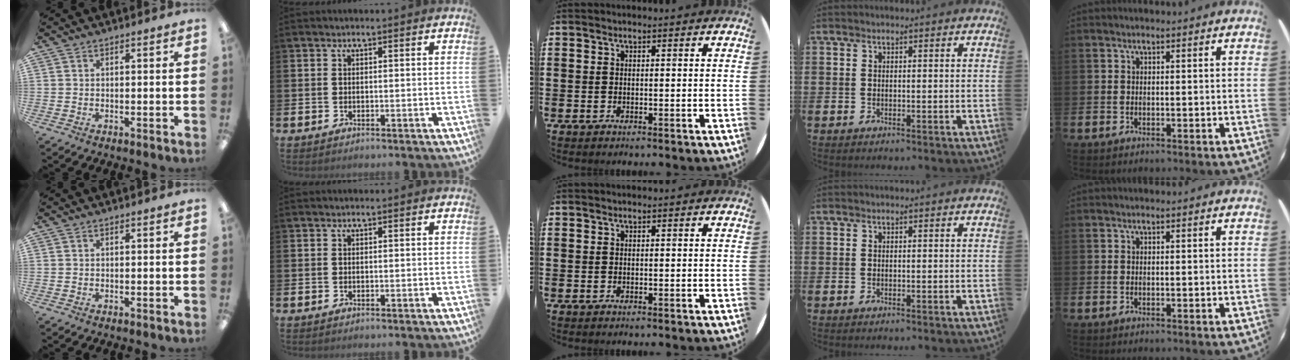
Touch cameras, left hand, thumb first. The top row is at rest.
{}